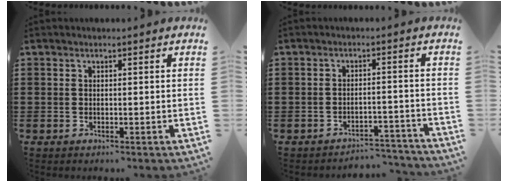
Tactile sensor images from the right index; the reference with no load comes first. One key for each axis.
{"total": 3.2, "fx": -3.2, "fy": 0.4, "fz": 0.2, "tx": -0.008, "ty": 0.001, "tz": -0.066}